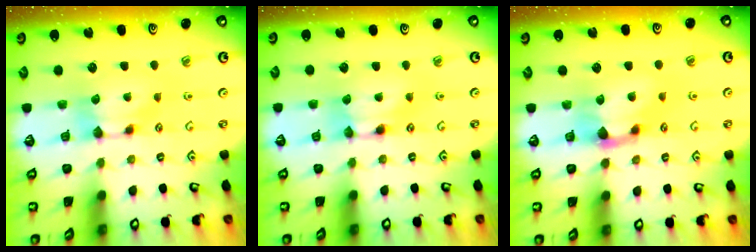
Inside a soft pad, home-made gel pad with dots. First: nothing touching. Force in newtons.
{"total": 2.0, "press": 2.0, "slide": 0.1}
{"total": 2.0, "press": 1.2, "slide": 1.5}